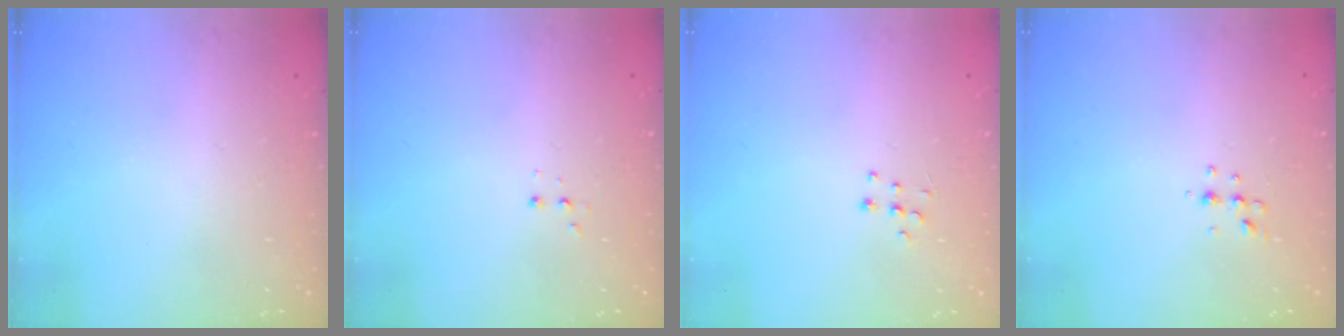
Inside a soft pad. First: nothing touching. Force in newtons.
{"total": 2.8, "press": 2.8, "slide": 0.5}
{"total": 3.7, "press": 3.7, "slide": 0.2}
{"total": 3.8, "press": 3.6, "slide": 1.4}